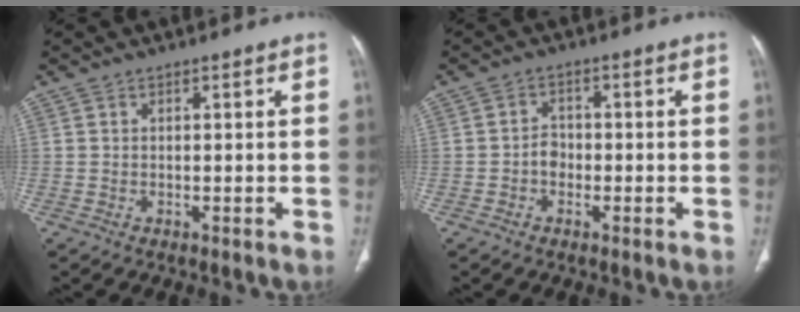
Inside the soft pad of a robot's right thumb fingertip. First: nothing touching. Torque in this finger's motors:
{"motor_torque": [0.06, -0.15, 0.36, 0.17, -0.02]}